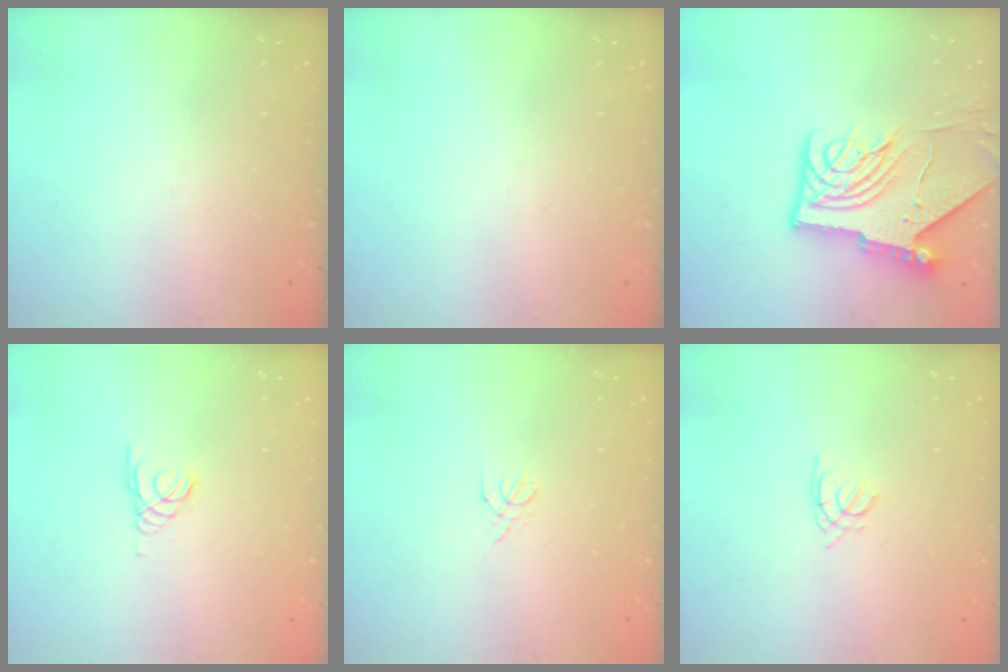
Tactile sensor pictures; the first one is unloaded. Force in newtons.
{"total": 0.0}
{"total": 15.6, "press": 15.4, "slide": 1.9}
{"total": 1.0, "press": 1.0, "slide": 0.1}
{"total": 1.8, "press": 1.7, "slide": 0.5}
{"total": 1.3, "press": 1.2, "slide": 0.4}